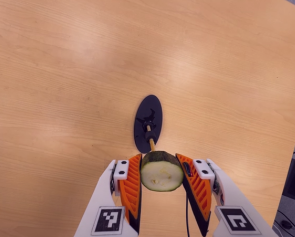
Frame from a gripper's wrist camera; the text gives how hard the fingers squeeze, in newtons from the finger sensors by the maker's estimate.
{"total": 10.3, "left": 9.3, "right": 11.2}